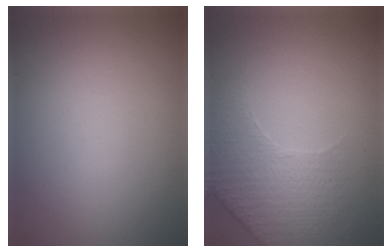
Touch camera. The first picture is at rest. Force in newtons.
{"total": 2.2, "press": 2.0, "slide": 1.0}